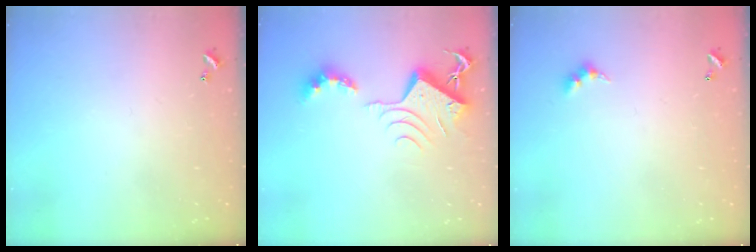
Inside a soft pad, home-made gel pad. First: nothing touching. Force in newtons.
{"total": 9.4, "press": 9.3, "slide": 1.0}
{"total": 3.0, "press": 2.9, "slide": 0.5}